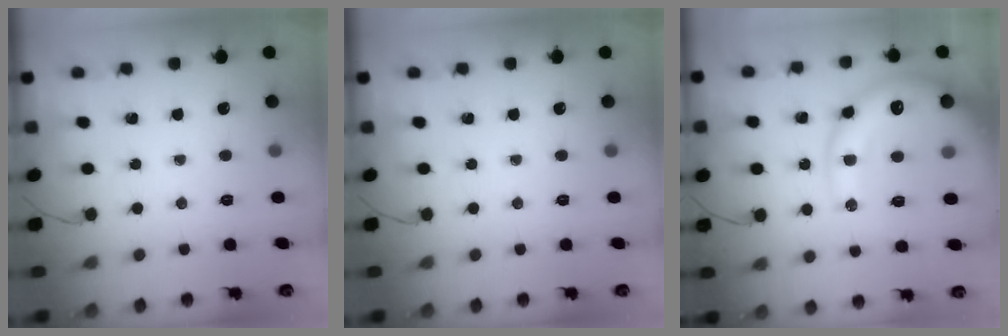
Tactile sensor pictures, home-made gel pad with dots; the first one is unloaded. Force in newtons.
{"total": 0.0}
{"total": 17.9, "press": 17.6, "slide": 3.1}